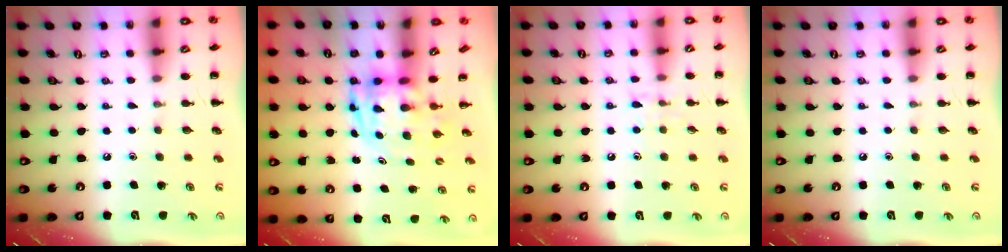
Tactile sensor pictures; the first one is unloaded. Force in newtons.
{"total": 3.2, "press": 3.1, "slide": 0.7}
{"total": 6.0, "press": 5.9, "slide": 1.2}
{"total": 0.0}